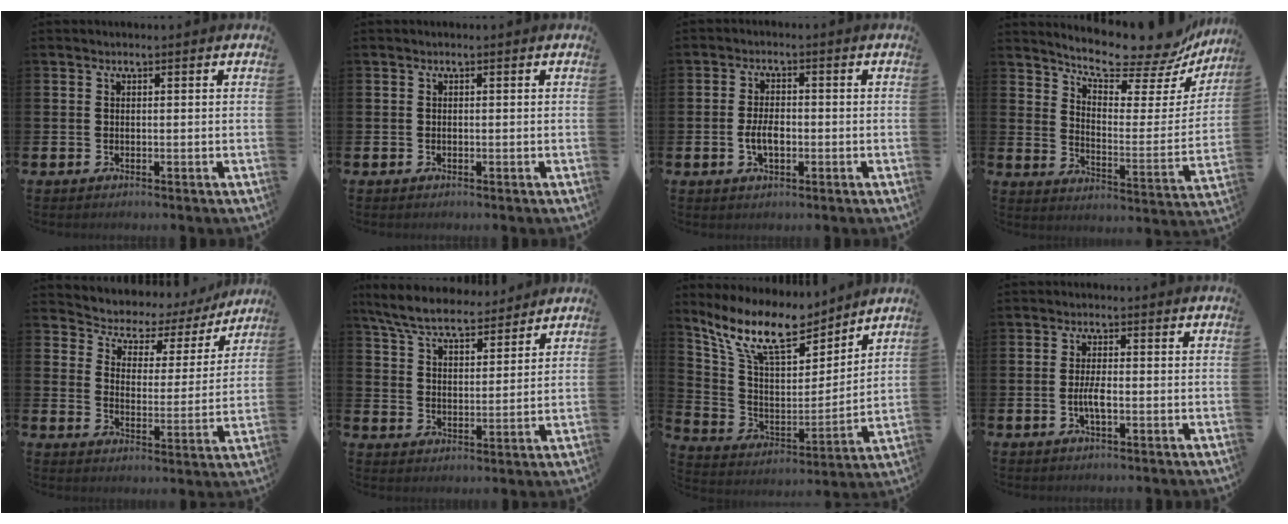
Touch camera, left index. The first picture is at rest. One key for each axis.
{"total": 0.0}
{"total": 3.5, "fx": -0.6, "fy": 2.0, "fz": 2.9, "tx": -0.041, "ty": -0.001, "tz": -0.014}
{"total": 9.7, "fx": 8.9, "fy": 2.5, "fz": 3.1, "tx": -0.063, "ty": -0.079, "tz": 0.145}
{"total": 4.9, "fx": 4.4, "fy": 2.3, "fz": 0.3, "tx": -0.039, "ty": -0.039, "tz": 0.068}
{"total": 7.4, "fx": 6.8, "fy": 1.6, "fz": 2.3, "tx": -0.073, "ty": -0.032, "tz": 0.124}
{"total": 12.4, "fx": 10.3, "fy": 4.1, "fz": 5.5, "tx": -0.147, "ty": -0.056, "tz": 0.185}
{"total": 2.7, "fx": -0.6, "fy": 0.8, "fz": 2.5, "tx": -0.046, "ty": -0.003, "tz": -0.016}